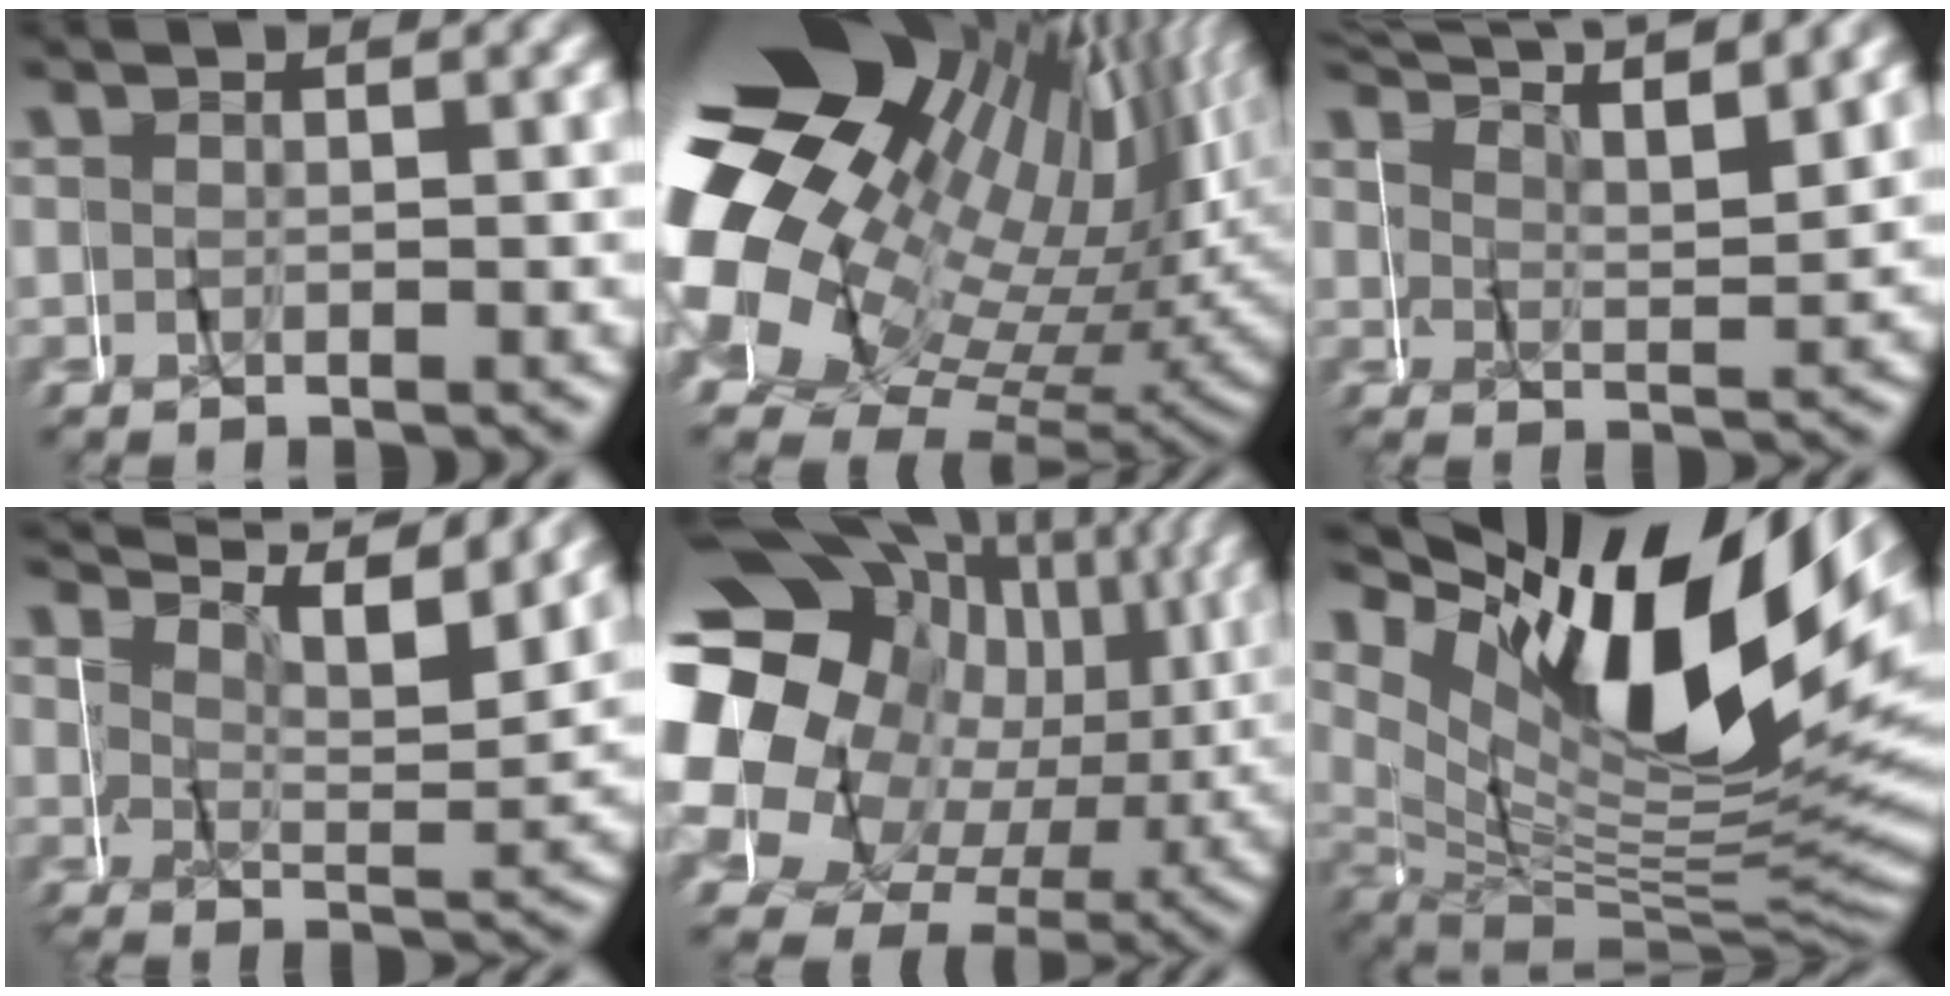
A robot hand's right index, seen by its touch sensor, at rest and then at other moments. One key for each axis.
{"total": 27.3, "fx": 2.0, "fy": 19.8, "fz": 18.6, "tx": -0.291, "ty": -0.009, "tz": 0.011}
{"total": 6.3, "fx": 5.3, "fy": 0.9, "fz": 3.3, "tx": -0.068, "ty": 0.018, "tz": 0.079}
{"total": 5.9, "fx": 4.4, "fy": 1.1, "fz": 3.7, "tx": -0.065, "ty": 0.021, "tz": 0.059}
{"total": 23.5, "fx": 3.2, "fy": 18.5, "fz": 14.1, "tx": -0.256, "ty": -0.004, "tz": 0.028}
{"total": 18.0, "fx": 4.0, "fy": 8.7, "fz": 15.2, "tx": -0.203, "ty": 0.037, "tz": 0.045}